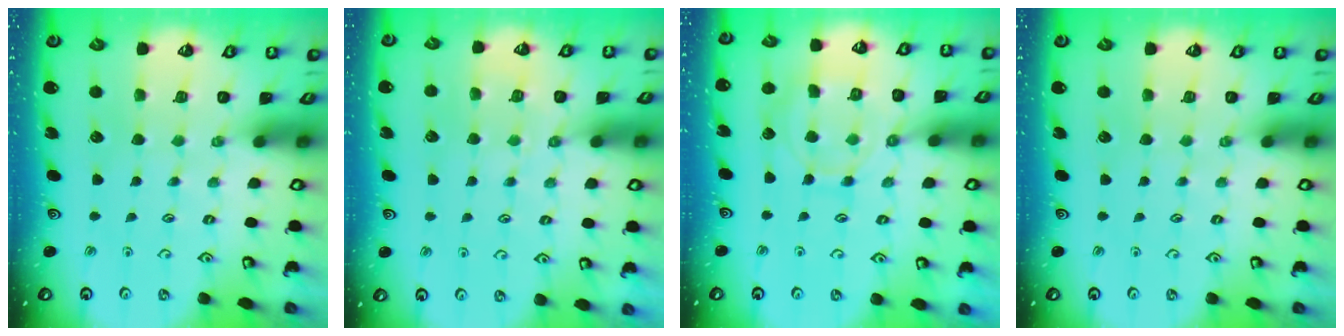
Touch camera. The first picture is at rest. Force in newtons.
{"total": 5.1, "press": 5.1, "slide": 0.6}
{"total": 10.7, "press": 10.7, "slide": 0.9}
{"total": 0.0}